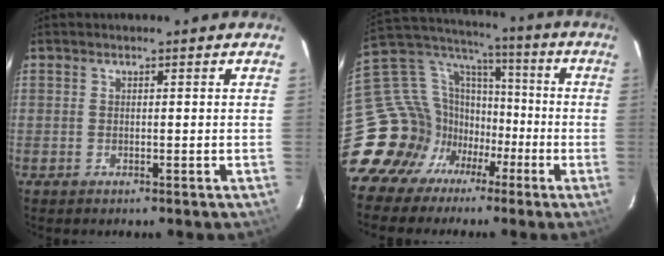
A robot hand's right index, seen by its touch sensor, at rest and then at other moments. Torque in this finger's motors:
{"motor_torque": [-0.19, -0.22, -0.93, -0.21]}